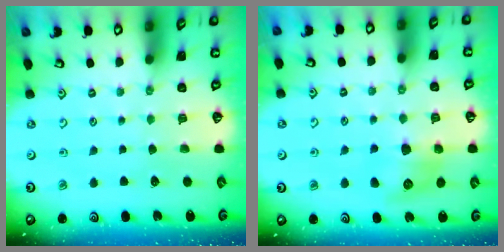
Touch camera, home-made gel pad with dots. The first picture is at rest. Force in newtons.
{"total": 9.7, "press": 9.7, "slide": 0.4}